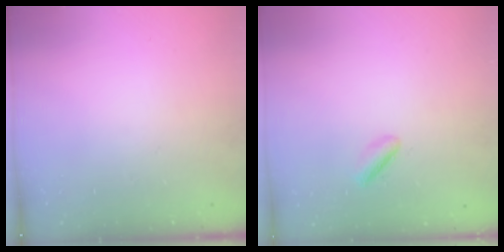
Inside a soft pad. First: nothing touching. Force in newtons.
{"total": 1.6, "press": 1.5, "slide": 0.5}